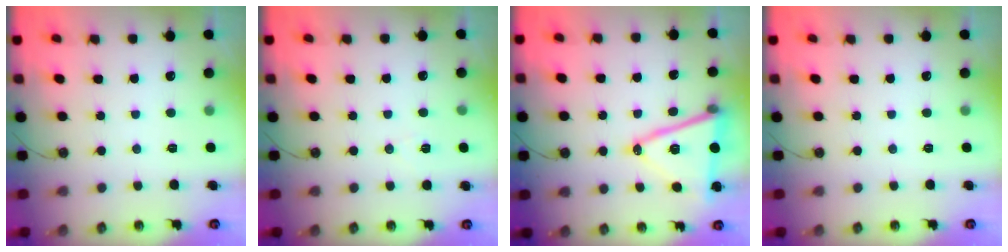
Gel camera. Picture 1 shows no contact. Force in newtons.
{"total": 5.9, "press": 5.7, "slide": 1.5}
{"total": 15.4, "press": 14.9, "slide": 3.8}
{"total": 0.0}